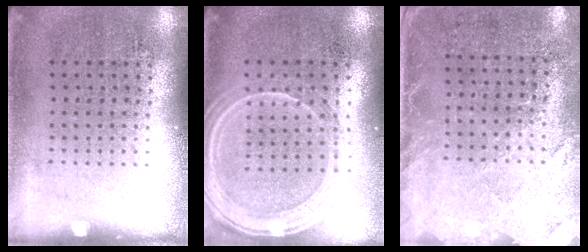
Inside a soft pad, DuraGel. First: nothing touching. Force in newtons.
{"total": 1.3, "press": 1.3, "slide": 0.1}
{"total": 2.7, "press": 2.3, "slide": 1.5}